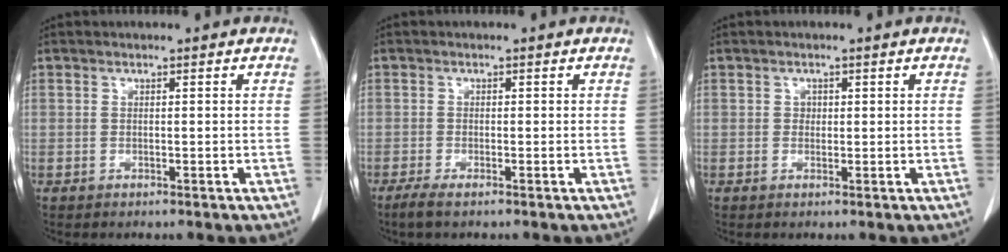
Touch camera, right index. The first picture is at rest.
{"total": 1.9, "force": [-1.3, 0.2, 1.4], "torque": [-0.032, -0.005, -0.027]}
{"total": 0.9, "force": [0.2, 0.8, 0.3], "torque": [-0.003, 0.001, 0.003]}